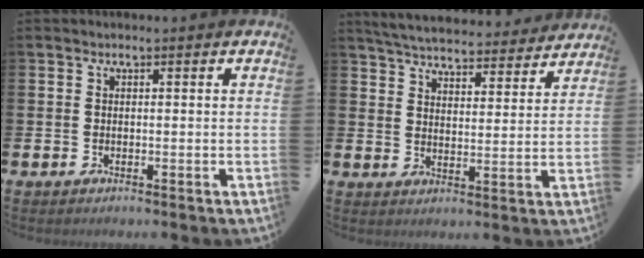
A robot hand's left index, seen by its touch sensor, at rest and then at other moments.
{"total": 5.6, "force": [5.4, 0.8, 0.8], "torque": [-0.036, -0.039, 0.094]}